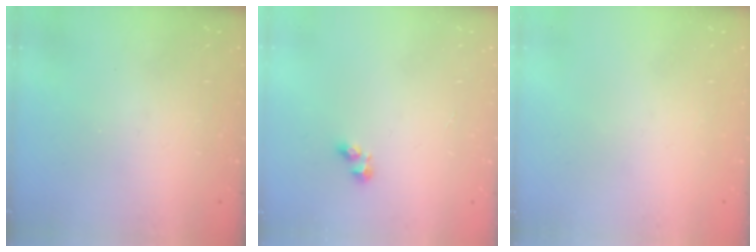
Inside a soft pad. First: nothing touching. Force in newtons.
{"total": 2.6, "press": 2.6, "slide": 0.2}
{"total": 0.0}